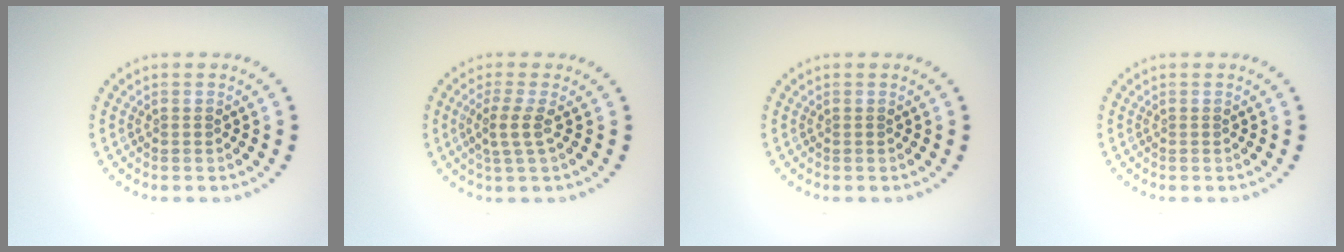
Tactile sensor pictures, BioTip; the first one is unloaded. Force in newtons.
{"total": 2.2, "press": 1.6, "slide": 1.4}
{"total": 0.0}
{"total": 0.0}